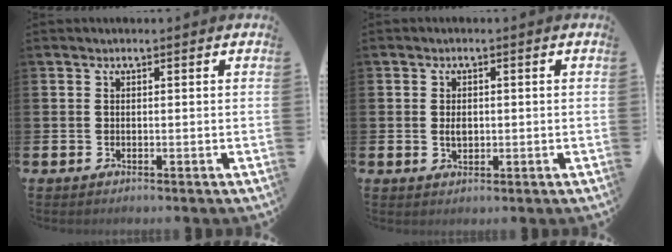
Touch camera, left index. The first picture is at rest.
{"total": 1.7, "force": [0.2, 1.2, 1.2], "torque": [-0.015, 0.003, 0.000]}